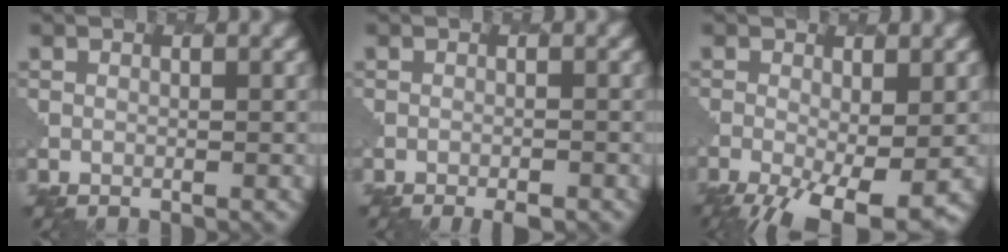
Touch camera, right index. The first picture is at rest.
{"total": 1.9, "force": [-1.6, 0.4, 1.1], "torque": [-0.015, 0.005, -0.024]}
{"total": 7.6, "force": [-3.2, 2.7, 6.3], "torque": [-0.119, -0.019, -0.049]}